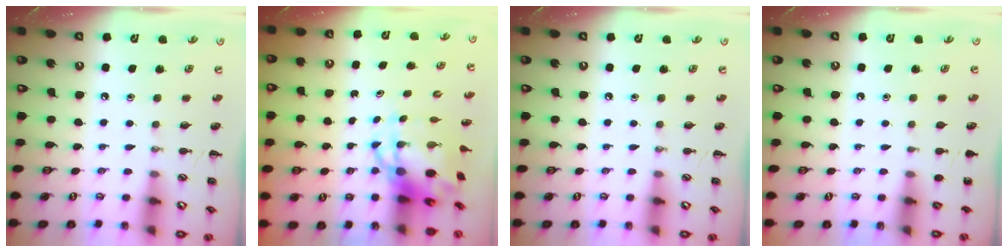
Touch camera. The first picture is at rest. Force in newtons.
{"total": 6.4, "press": 6.1, "slide": 1.9}
{"total": 0.0}
{"total": 1.1, "press": 1.0, "slide": 0.2}